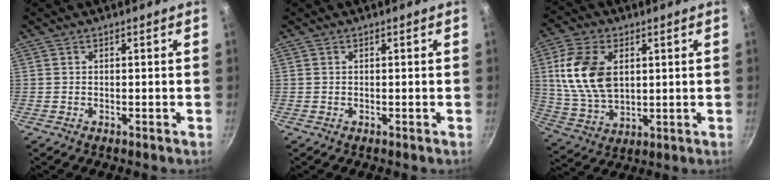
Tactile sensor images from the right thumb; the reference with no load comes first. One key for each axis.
{"total": 0.0}
{"total": 14.3, "fx": 3.1, "fy": 9.1, "fz": 10.6, "tx": -0.190, "ty": -0.013, "tz": 0.068}